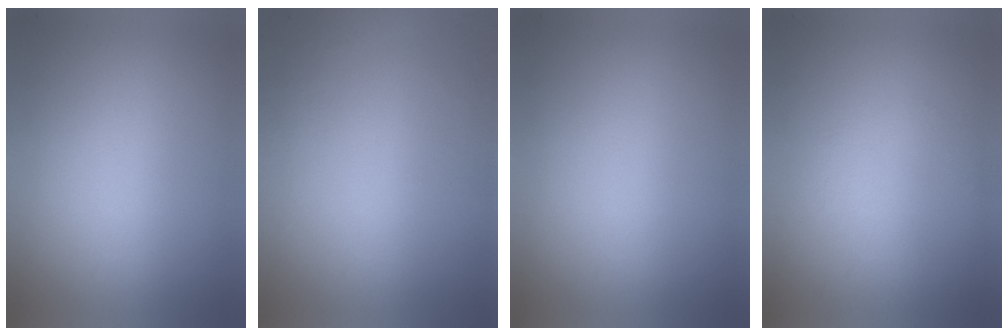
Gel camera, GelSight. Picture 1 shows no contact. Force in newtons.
{"total": 4.9}
{"total": 0.0}
{"total": 1.2}